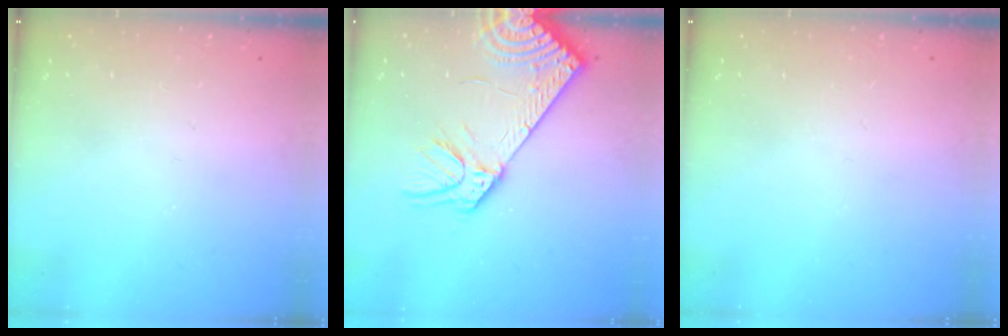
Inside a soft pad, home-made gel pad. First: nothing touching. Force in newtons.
{"total": 14.5, "press": 14.1, "slide": 3.3}
{"total": 0.0}